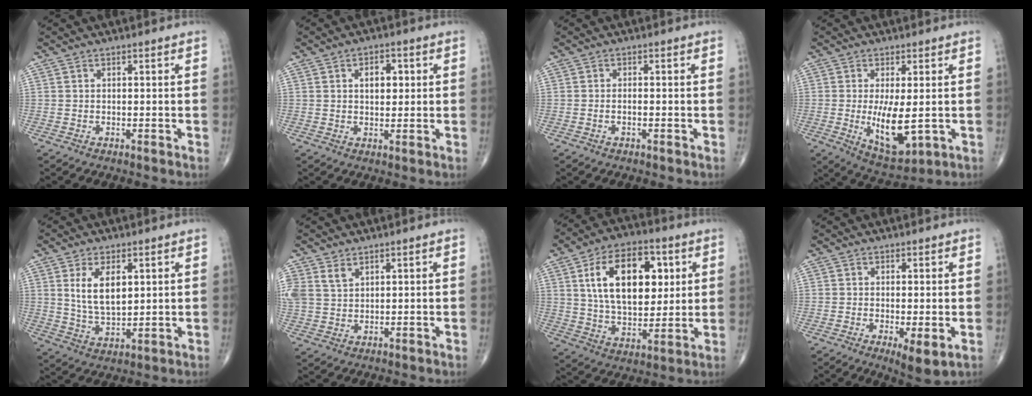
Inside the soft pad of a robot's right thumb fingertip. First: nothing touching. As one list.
[{"total": 4.7, "force": [1.1, 2.9, 3.5], "torque": [-0.035, 0.000, 0.015]}, {"total": 1.2, "force": [-0.4, 0.5, 1.0], "torque": [-0.023, 0.009, -0.006]}, {"total": 10.2, "force": [-0.9, 4.0, 9.3], "torque": [-0.156, -0.025, -0.001]}, {"total": 8.8, "force": [2.6, 4.6, 7.1], "torque": [-0.114, -0.016, 0.057]}, {"total": 5.5, "force": [3.1, 3.7, 2.7], "torque": [-0.053, -0.003, 0.074]}, {"total": 19.3, "force": [5.2, 11.2, 14.8], "torque": [-0.206, -0.010, 0.091]}, {"total": 5.1, "force": [-1.4, 1.5, 4.7], "torque": [-0.081, -0.018, -0.022]}]